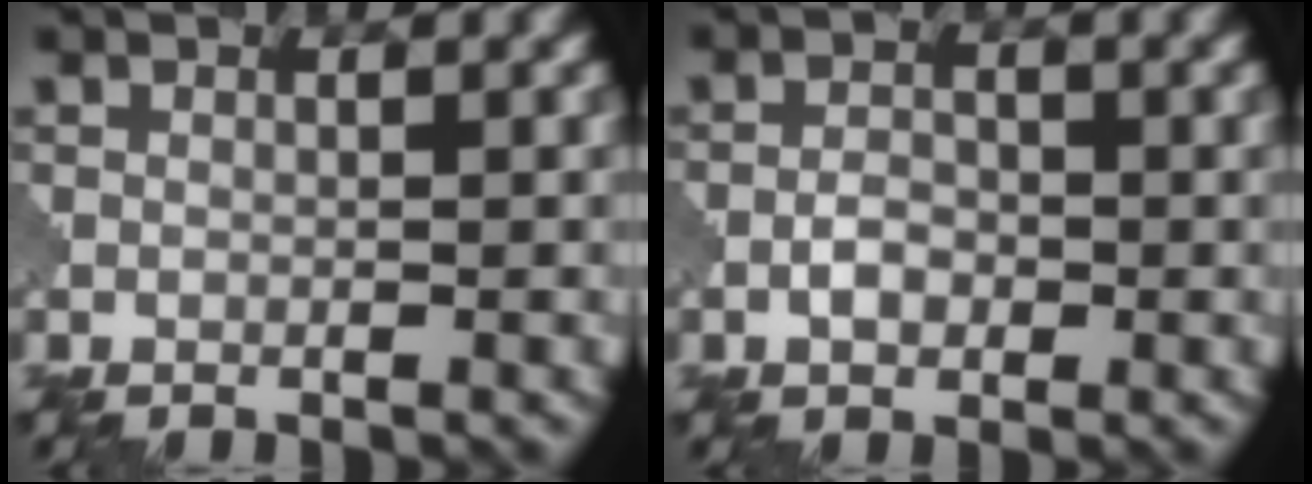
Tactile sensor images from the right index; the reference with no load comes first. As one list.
[{"total": 1.5, "force": [-0.3, 1.1, 1.0], "torque": [-0.017, 0.005, -0.004]}]